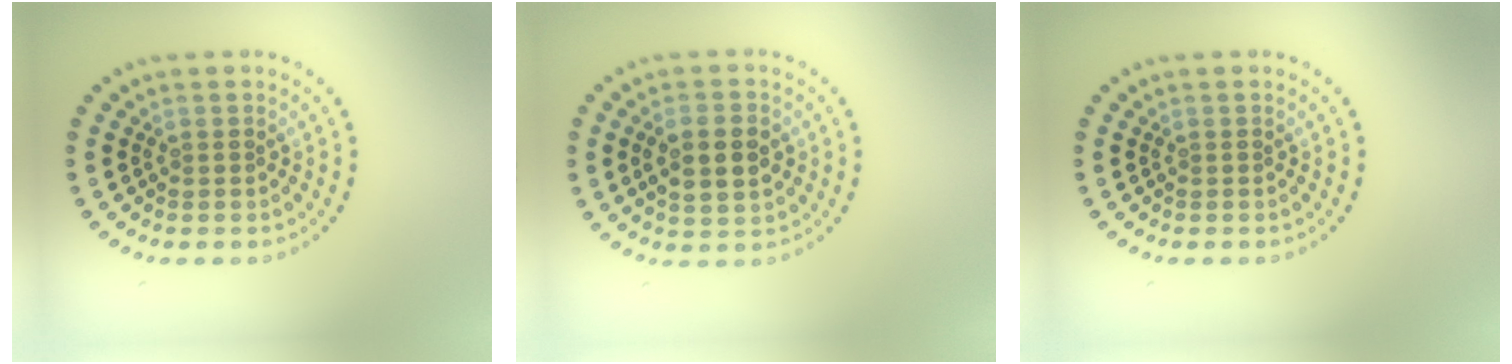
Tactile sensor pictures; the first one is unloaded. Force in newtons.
{"total": 3.9, "press": 3.9, "slide": 0.3}
{"total": 0.0}